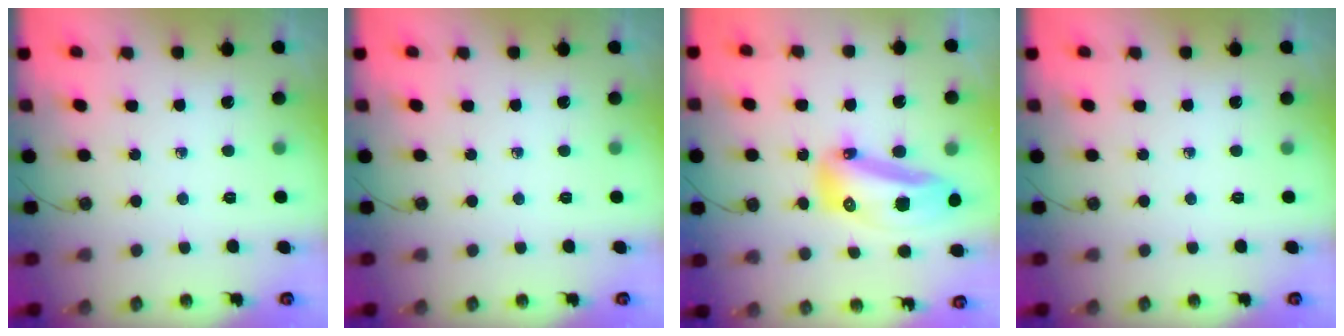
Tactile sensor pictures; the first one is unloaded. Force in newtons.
{"total": 0.0}
{"total": 25.1, "press": 19.1, "slide": 16.3}
{"total": 0.0}